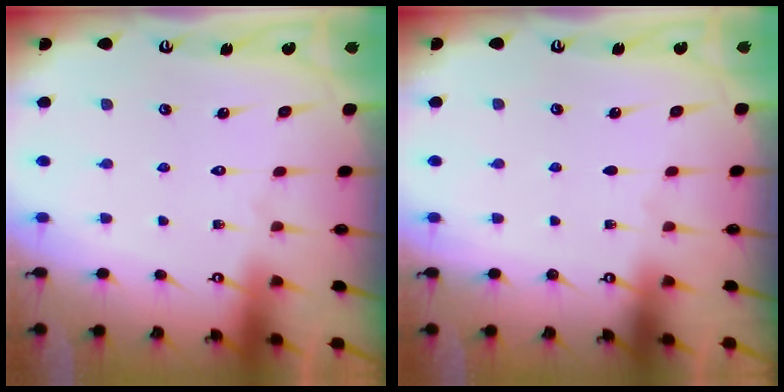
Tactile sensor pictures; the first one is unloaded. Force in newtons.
{"total": 0.0}